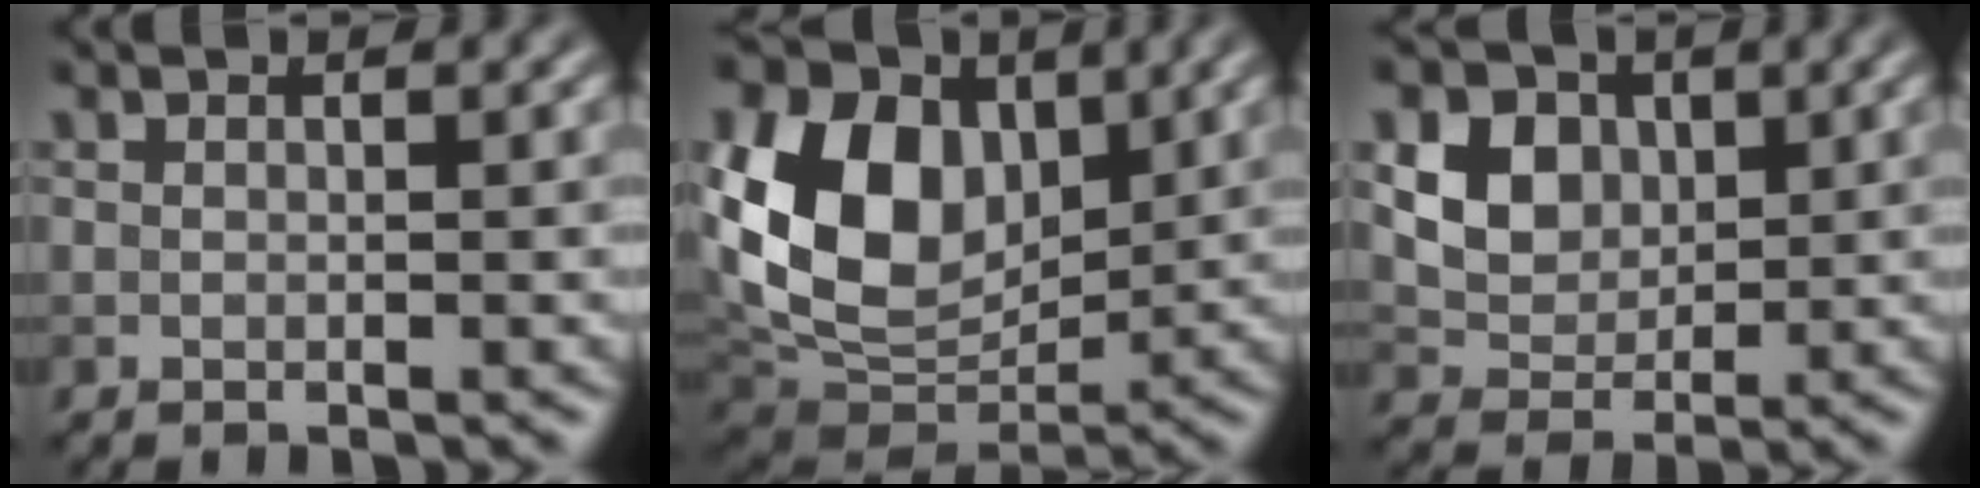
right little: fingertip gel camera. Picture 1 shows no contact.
{"total": 12.1, "force": [3.1, 8.6, 7.9], "torque": [-0.165, 0.005, 0.051]}
{"total": 8.2, "force": [3.3, 6.3, 4.1], "torque": [-0.087, 0.016, 0.056]}